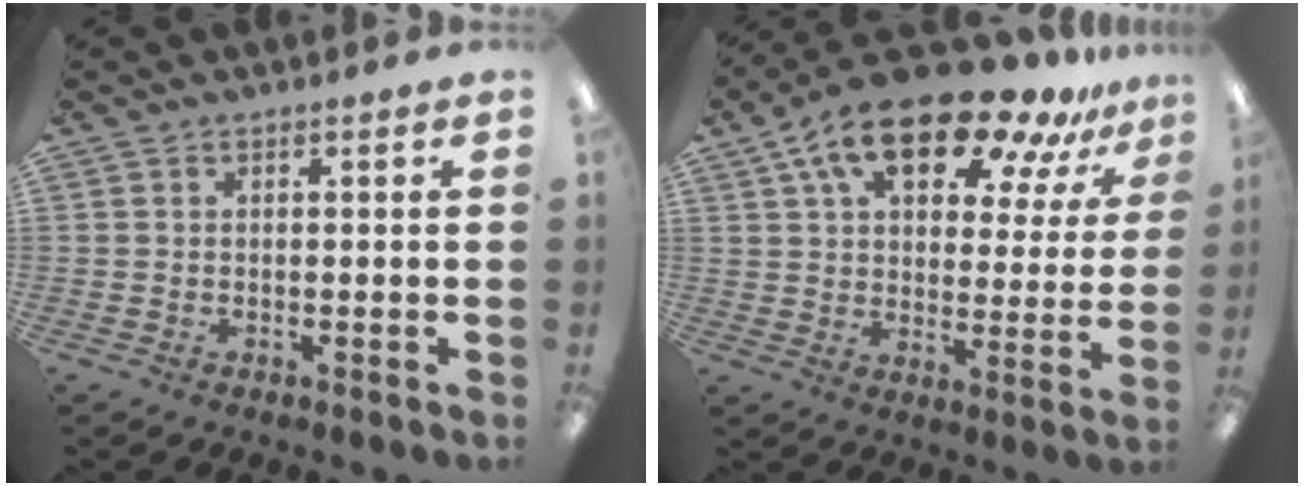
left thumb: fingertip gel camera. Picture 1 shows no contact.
{"total": 19.8, "force": [13.1, 8.3, 12.4], "torque": [-0.211, -0.072, 0.222]}